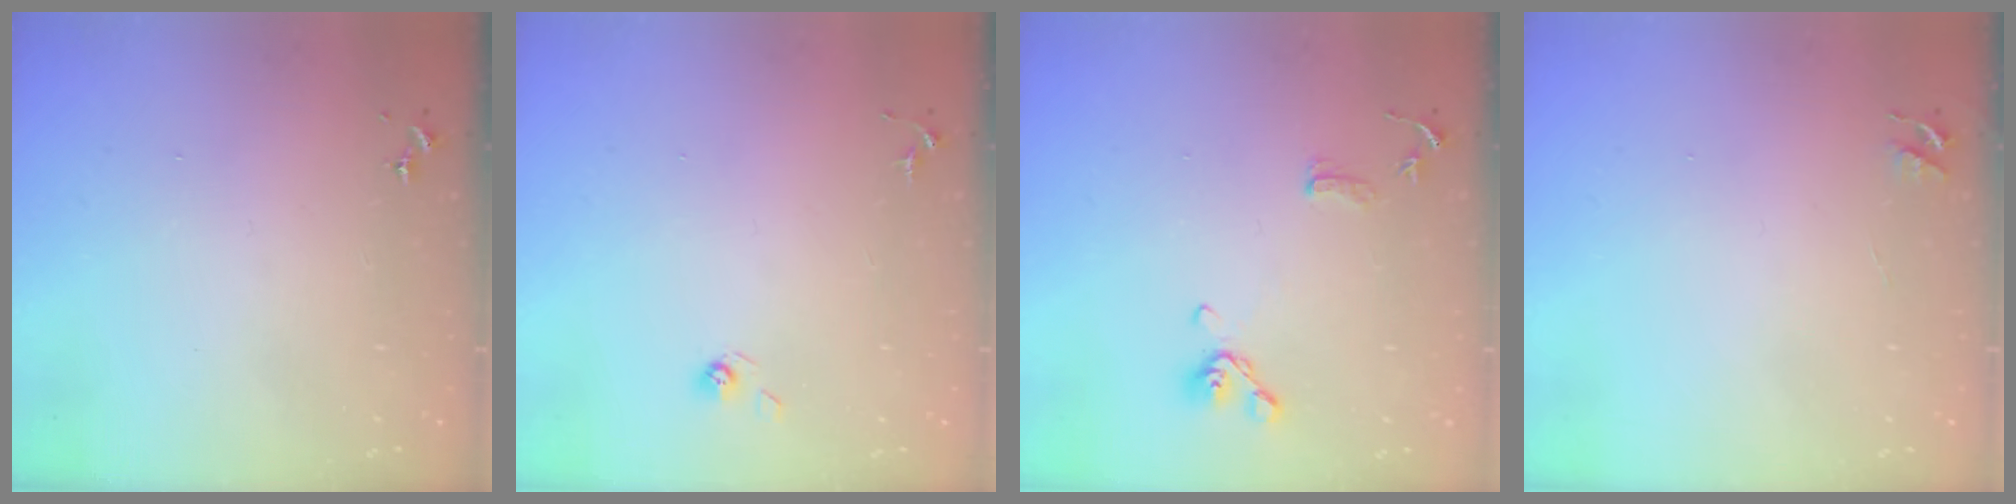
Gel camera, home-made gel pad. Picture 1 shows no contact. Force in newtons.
{"total": 3.8, "press": 3.3, "slide": 1.8}
{"total": 11.8, "press": 11.7, "slide": 1.9}
{"total": 3.5, "press": 3.5, "slide": 0.4}